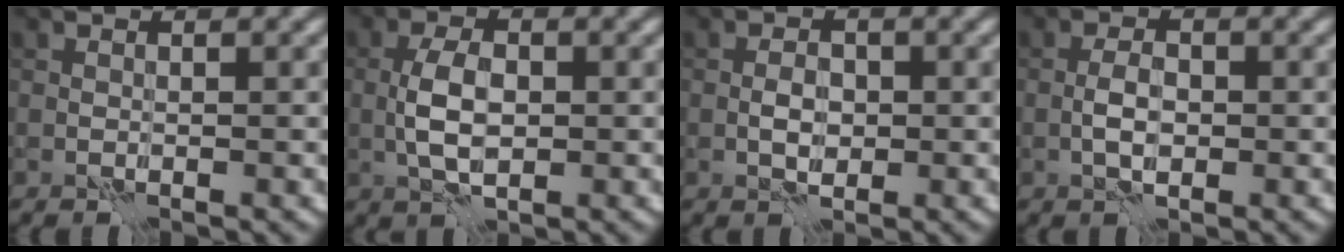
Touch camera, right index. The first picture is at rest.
{"total": 3.8, "force": [-0.5, 2.0, 3.2], "torque": [-0.066, 0.001, -0.011]}
{"total": 2.0, "force": [-0.5, 1.3, 1.3], "torque": [-0.020, 0.001, -0.010]}
{"total": 2.3, "force": [-0.7, 1.2, 1.8], "torque": [-0.029, 0.002, -0.014]}